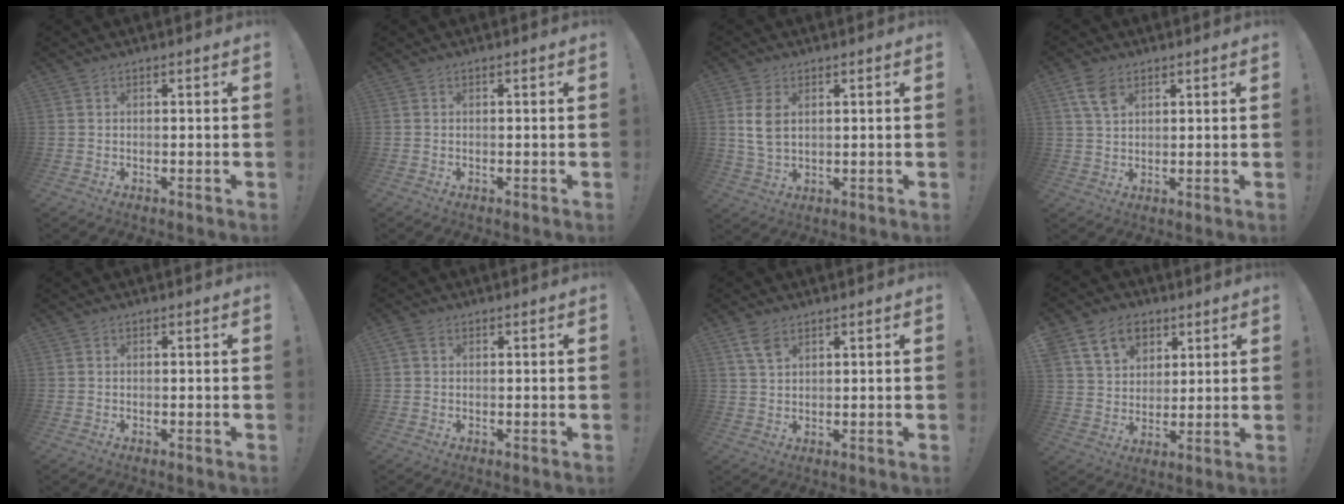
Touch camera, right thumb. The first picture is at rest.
{"total": 0.0}
{"total": 6.2, "force": [1.8, 3.8, 4.5], "torque": [-0.091, -0.006, 0.029]}
{"total": 6.8, "force": [3.6, 4.2, 4.0], "torque": [-0.072, -0.008, 0.070]}
{"total": 0.0}
{"total": 1.9, "force": [0.7, 1.5, 1.0], "torque": [-0.014, 0.003, 0.013]}
{"total": 4.8, "force": [2.8, 2.4, 3.0], "torque": [-0.050, -0.013, 0.052]}
{"total": 13.6, "force": [6.9, 10.2, 5.7], "torque": [-0.087, -0.028, 0.136]}